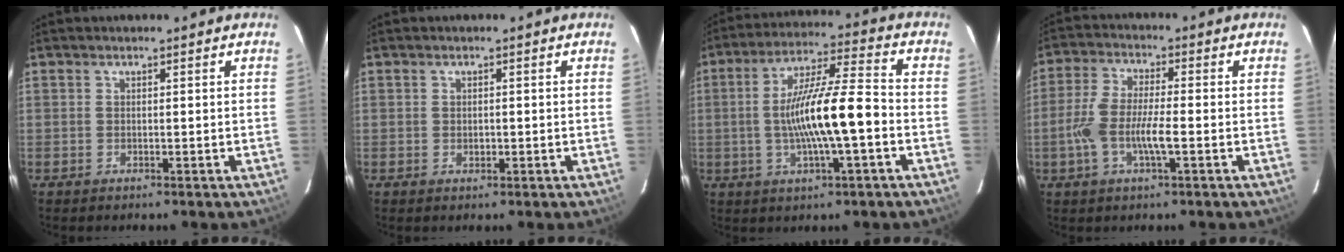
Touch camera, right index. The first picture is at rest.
{"total": 1.2, "force": [-0.1, 1.0, 0.6], "torque": [-0.008, 0.001, -0.001]}
{"total": 13.9, "force": [-2.6, 1.7, 13.5], "torque": [-0.246, 0.008, -0.046]}
{"total": 8.7, "force": [-2.4, 2.1, 8.1], "torque": [-0.171, -0.001, -0.049]}